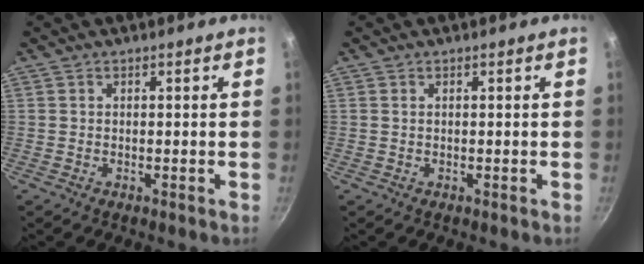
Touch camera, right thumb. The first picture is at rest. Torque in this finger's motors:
{"motor_torque": [-0.33, 0.10, 0.23, 0.42, 0.08]}